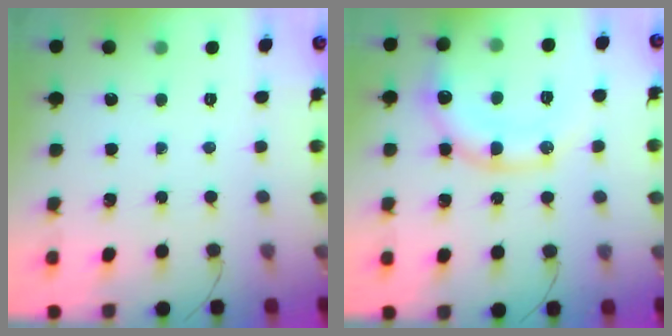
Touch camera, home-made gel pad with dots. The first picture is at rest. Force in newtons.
{"total": 14.0, "press": 13.9, "slide": 1.9}